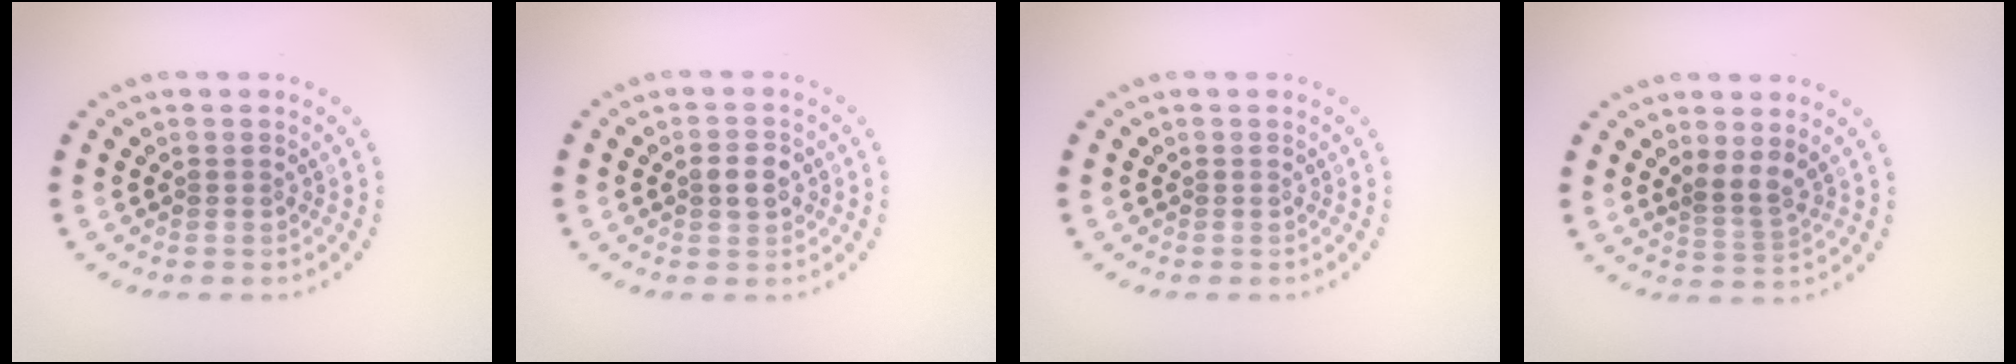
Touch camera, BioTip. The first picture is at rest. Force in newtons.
{"total": 2.1, "press": 2.1, "slide": 0.1}
{"total": 0.0}
{"total": 2.0, "press": 1.3, "slide": 1.5}